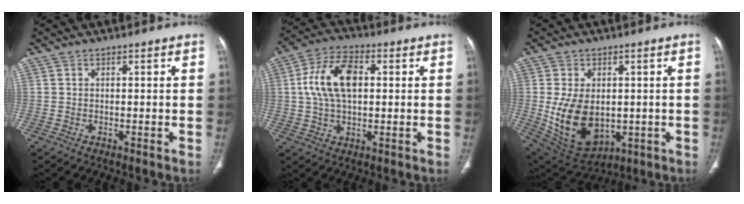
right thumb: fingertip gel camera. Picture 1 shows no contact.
{"total": 11.9, "force": [1.7, 6.8, 9.6], "torque": [-0.182, 0.017, 0.028]}
{"total": 14.5, "force": [-1.1, 9.6, 10.7], "torque": [-0.172, -0.008, 0.015]}